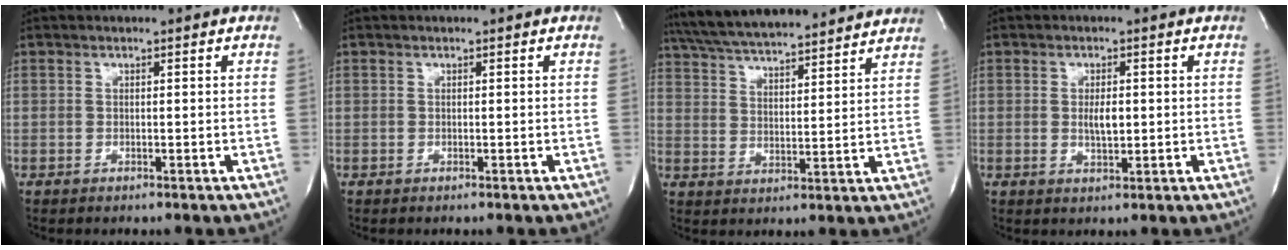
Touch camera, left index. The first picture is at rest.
{"total": 0.0}
{"total": 20.7, "force": [18.7, 2.6, 8.6], "torque": [-0.150, 0.042, 0.279]}
{"total": 2.9, "force": [0.1, 1.0, 2.7], "torque": [-0.050, -0.002, 0.005]}